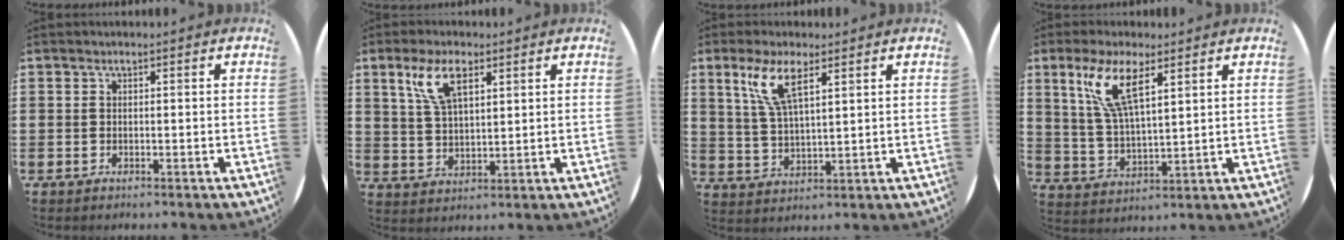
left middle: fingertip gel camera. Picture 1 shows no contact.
{"total": 6.5, "force": [3.7, 2.7, 4.7], "torque": [-0.103, 0.010, 0.065]}
{"total": 6.6, "force": [4.0, 1.6, 5.0], "torque": [-0.110, 0.005, 0.070]}
{"total": 8.3, "force": [5.0, 2.2, 6.2], "torque": [-0.136, 0.000, 0.087]}